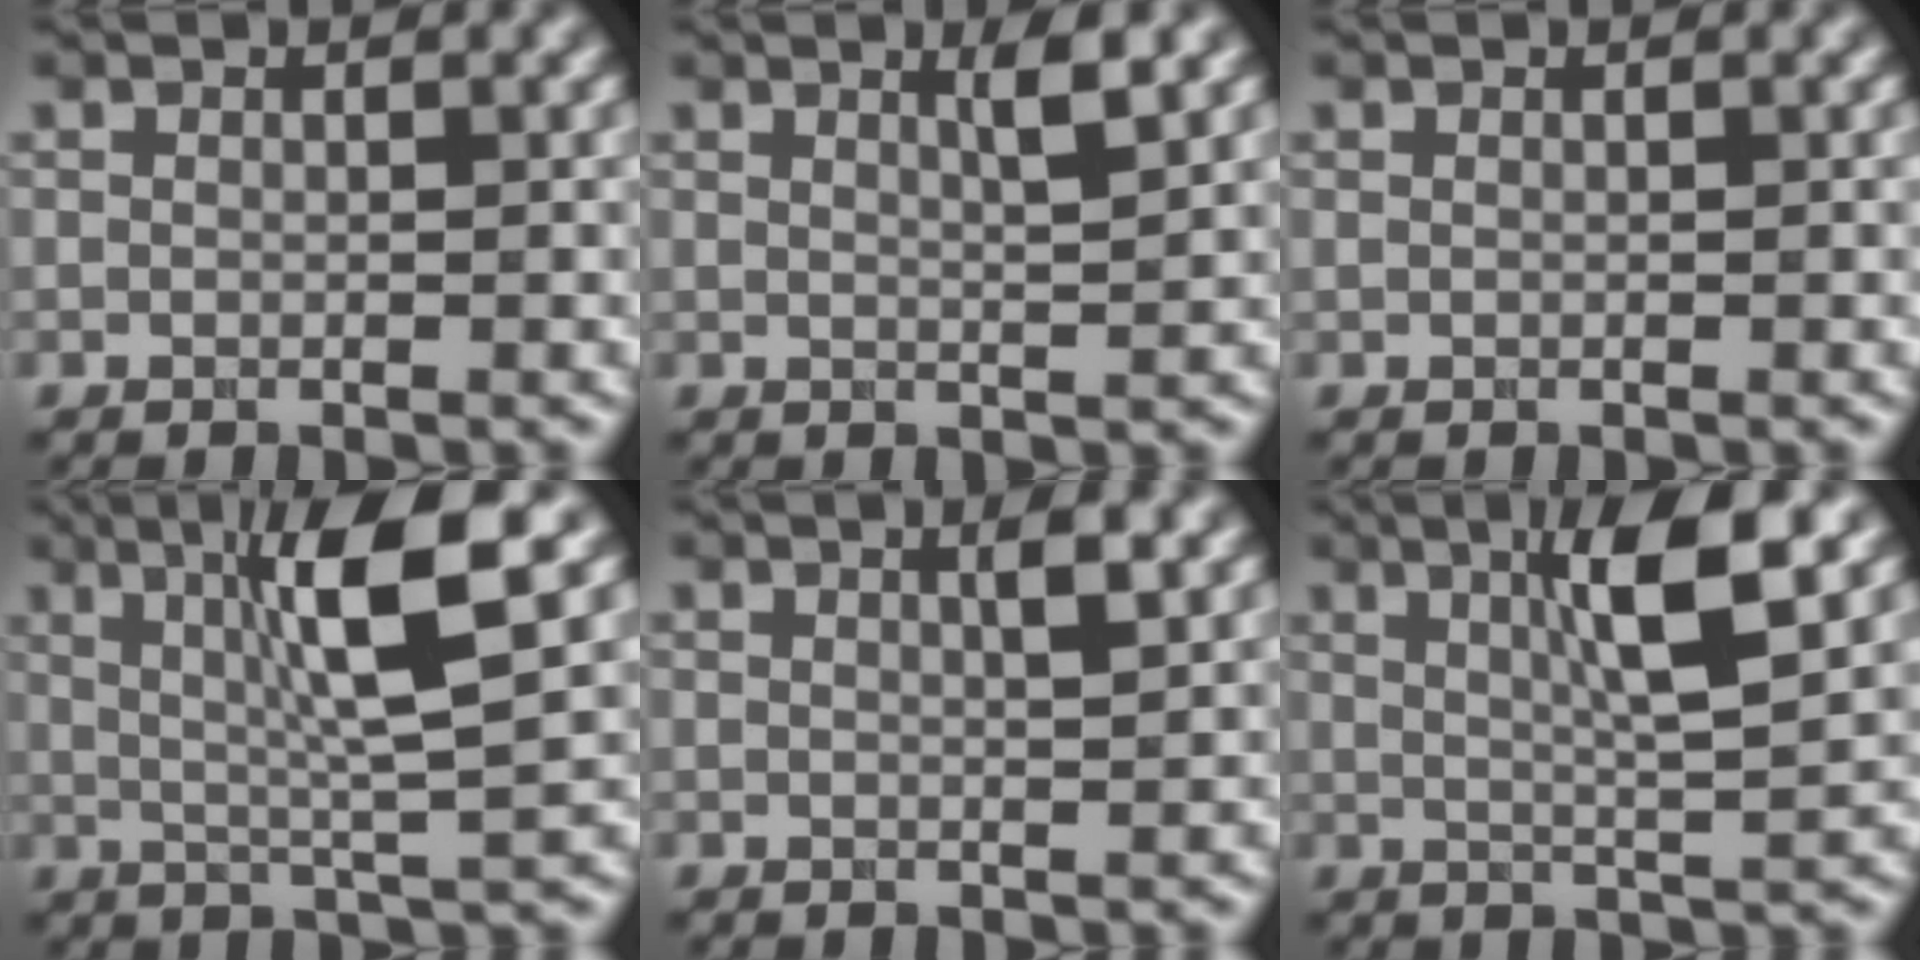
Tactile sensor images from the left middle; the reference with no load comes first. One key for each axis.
{"total": 2.3, "fx": 1.2, "fy": 0.4, "fz": 1.9, "tx": -0.021, "ty": 0.002, "tz": 0.015}
{"total": 0.0}
{"total": 8.2, "fx": 2.4, "fy": 1.1, "fz": 7.8, "tx": -0.127, "ty": 0.004, "tz": 0.041}
{"total": 2.0, "fx": 0.9, "fy": 0.4, "fz": 1.7, "tx": -0.020, "ty": 0.005, "tz": 0.010}
{"total": 6.8, "fx": 2.3, "fy": 1.1, "fz": 6.3, "tx": -0.097, "ty": 0.005, "tz": 0.037}